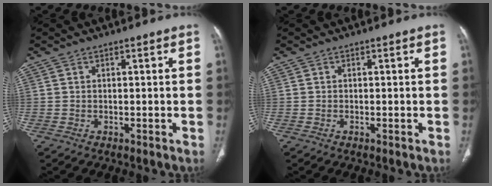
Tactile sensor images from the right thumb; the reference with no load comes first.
{"total": 0.0}